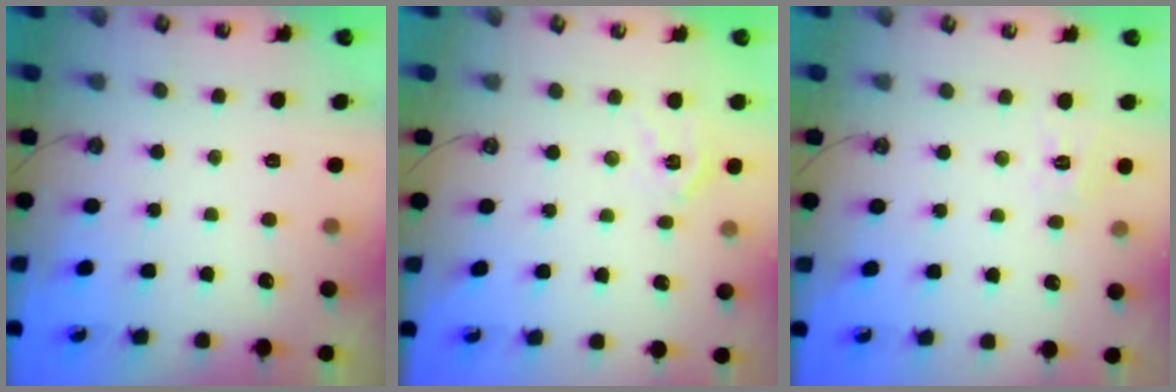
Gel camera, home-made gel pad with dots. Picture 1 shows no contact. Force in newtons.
{"total": 8.3, "press": 8.3, "slide": 1.1}
{"total": 7.0, "press": 6.9, "slide": 0.8}